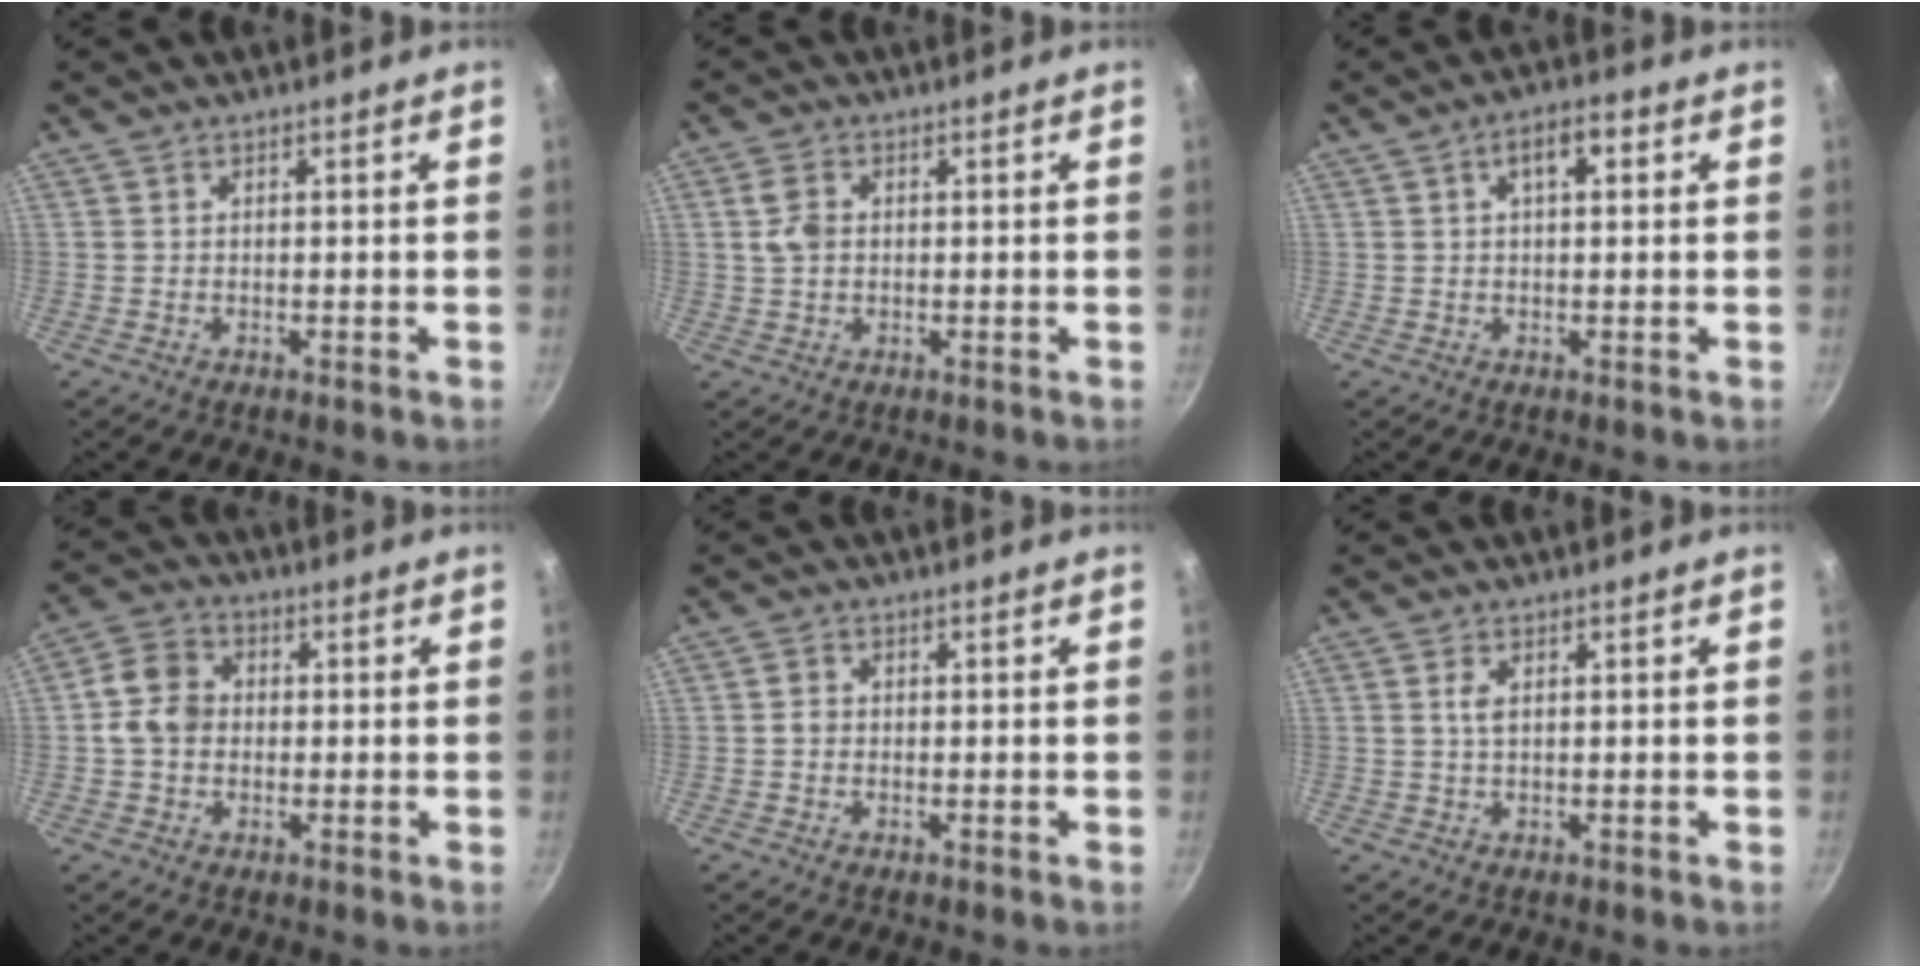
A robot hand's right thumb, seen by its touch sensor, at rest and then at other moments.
{"total": 3.9, "force": [0.6, 2.9, 2.6], "torque": [-0.048, 0.002, 0.007]}
{"total": 4.6, "force": [1.4, 2.3, 3.8], "torque": [-0.046, 0.014, 0.019]}
{"total": 7.1, "force": [-0.2, 5.8, 4.0], "torque": [-0.053, 0.017, -0.019]}
{"total": 1.5, "force": [-0.2, 1.3, 0.7], "torque": [-0.009, 0.009, -0.004]}
{"total": 1.8, "force": [0.5, 0.8, 1.5], "torque": [-0.031, -0.002, 0.011]}